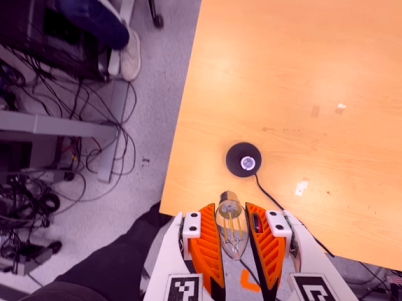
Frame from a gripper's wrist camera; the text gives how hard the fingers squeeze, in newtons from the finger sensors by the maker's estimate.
{"total": 15.3, "left": 15.7, "right": 14.9}